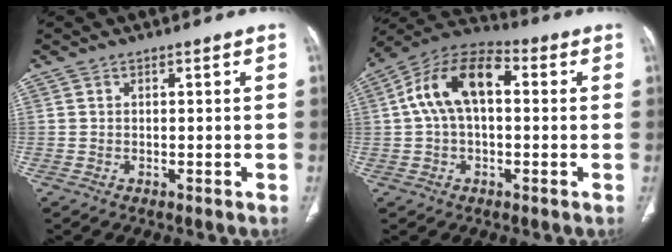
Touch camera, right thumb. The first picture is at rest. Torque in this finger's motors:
{"motor_torque": [0.24, 0.25, 0.46, -0.29, 0.22]}